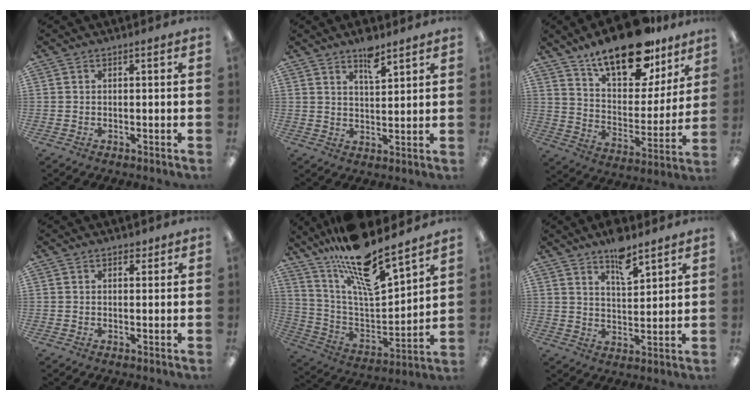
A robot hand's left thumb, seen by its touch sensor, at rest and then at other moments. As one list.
[{"total": 6.2, "force": [4.6, 2.0, 3.6], "torque": [-0.049, -0.027, 0.077]}, {"total": 21.4, "force": [15.8, 8.9, 11.5], "torque": [-0.177, -0.103, 0.272]}, {"total": 2.1, "force": [1.4, 1.1, 1.0], "torque": [-0.005, -0.004, 0.022]}, {"total": 18.6, "force": [14.9, 3.5, 10.5], "torque": [-0.199, -0.110, 0.253]}, {"total": 8.3, "force": [6.2, 3.0, 4.6], "torque": [-0.058, -0.040, 0.104]}]